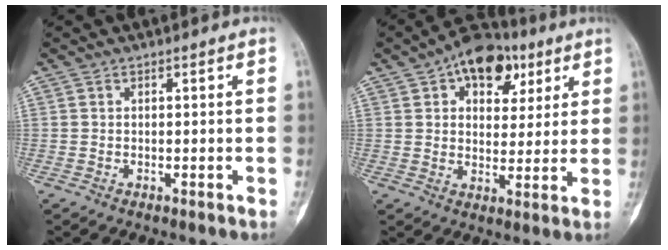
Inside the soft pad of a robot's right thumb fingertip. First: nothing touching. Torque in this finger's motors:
{"motor_torque": [0.79, 1.04, -0.01, 0.17, 0.06]}